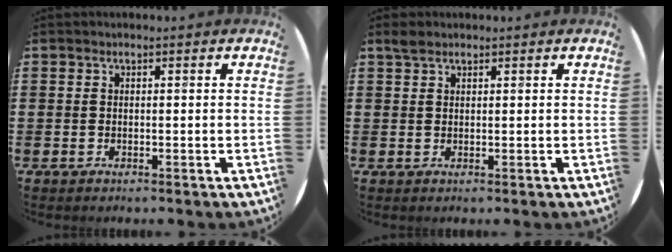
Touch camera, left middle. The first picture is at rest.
{"total": 1.5, "force": [1.3, 0.6, 0.5], "torque": [-0.005, 0.001, 0.023]}